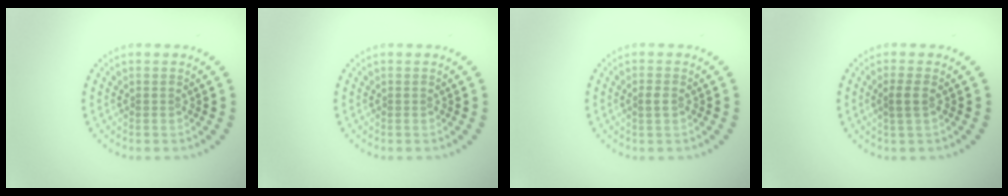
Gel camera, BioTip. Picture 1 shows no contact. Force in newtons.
{"total": 0.0}
{"total": 0.9, "press": 0.9, "slide": 0.2}
{"total": 1.3, "press": 1.1, "slide": 0.6}